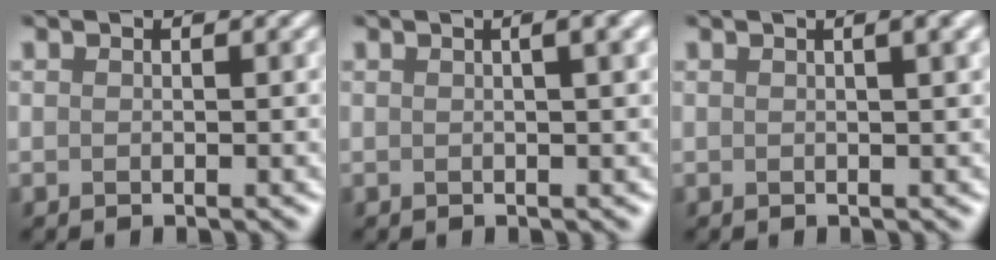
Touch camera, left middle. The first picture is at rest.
{"total": 6.1, "force": [2.4, 3.0, 4.8], "torque": [-0.020, 0.033, -0.009]}
{"total": 5.4, "force": [2.2, 2.6, 4.2], "torque": [-0.019, 0.029, -0.008]}